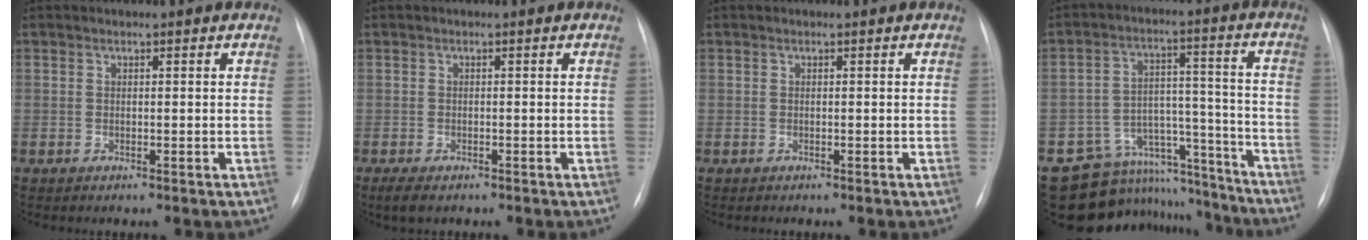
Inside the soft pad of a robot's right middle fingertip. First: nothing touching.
{"total": 2.6, "force": [-1.8, 1.0, 1.6], "torque": [-0.035, -0.008, -0.024]}
{"total": 0.0}
{"total": 14.4, "force": [-12.9, 6.2, 0.9], "torque": [-0.006, 0.074, -0.181]}